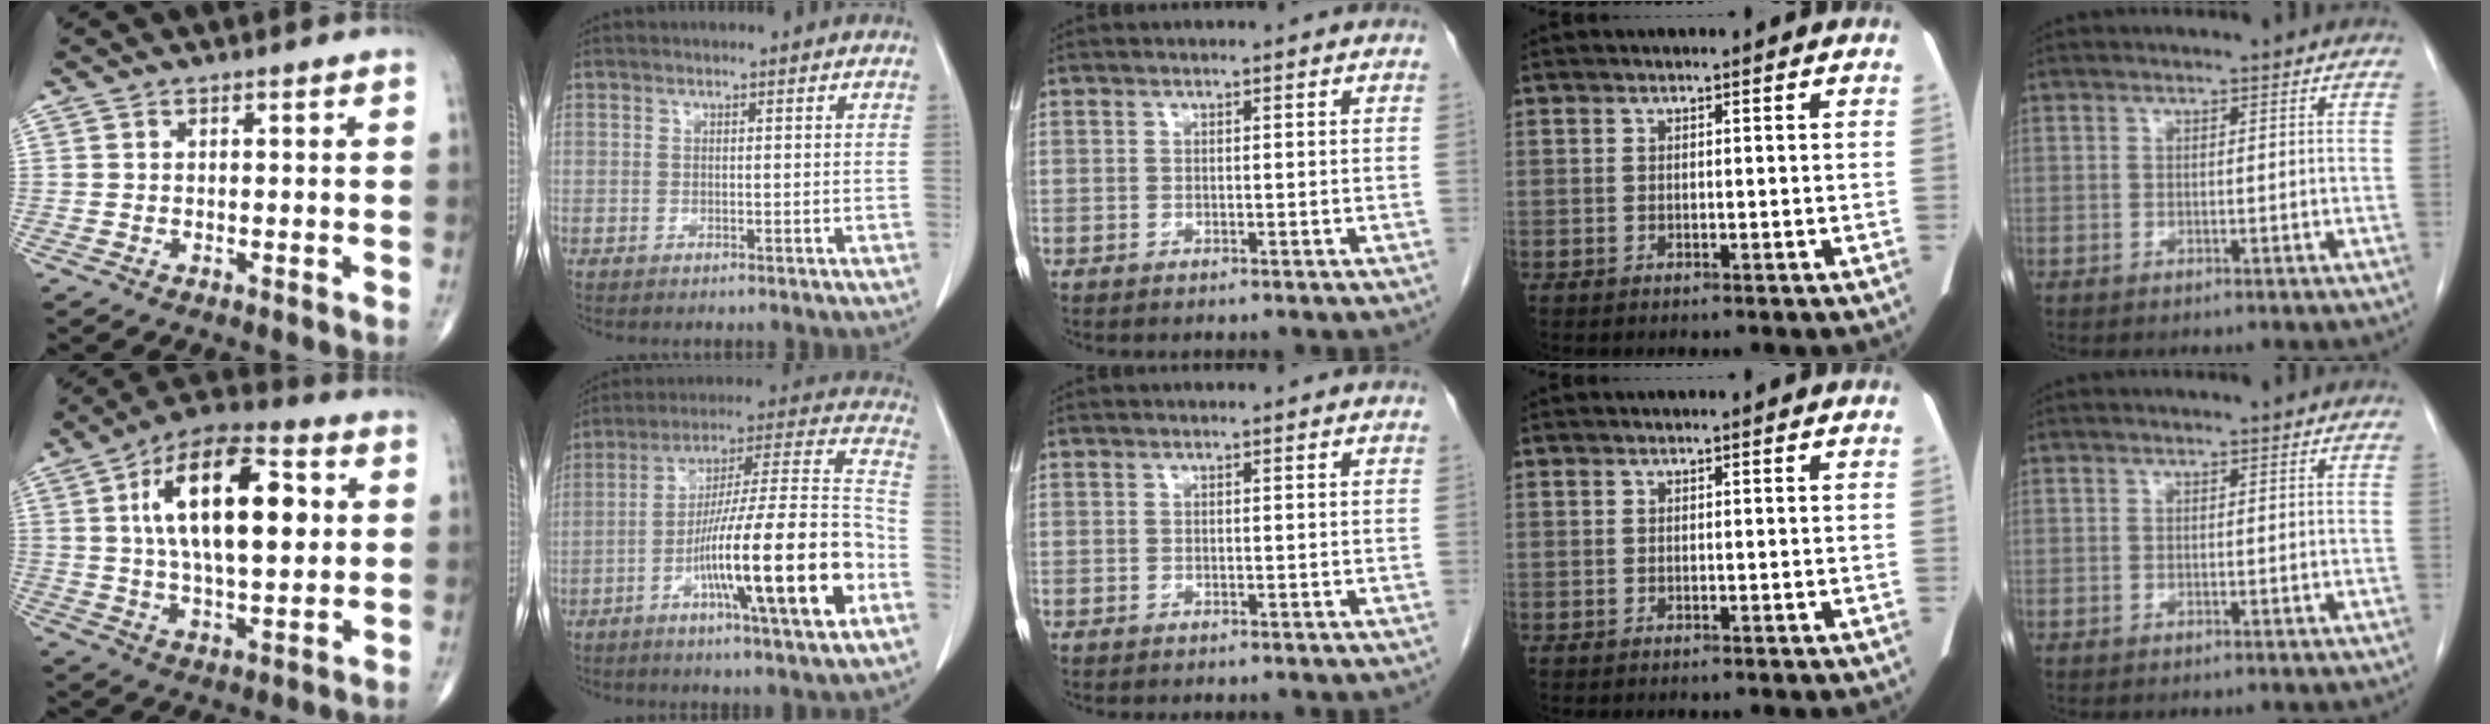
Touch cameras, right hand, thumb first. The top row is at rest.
{"thumb": {"total": 21.1, "force": [4.4, 9.5, 18.3], "torque": [-0.290, 0.008, 0.067]}, "index": {"total": 22.5, "force": [-8.4, 0.9, 20.9], "torque": [-0.311, -0.007, -0.138]}}